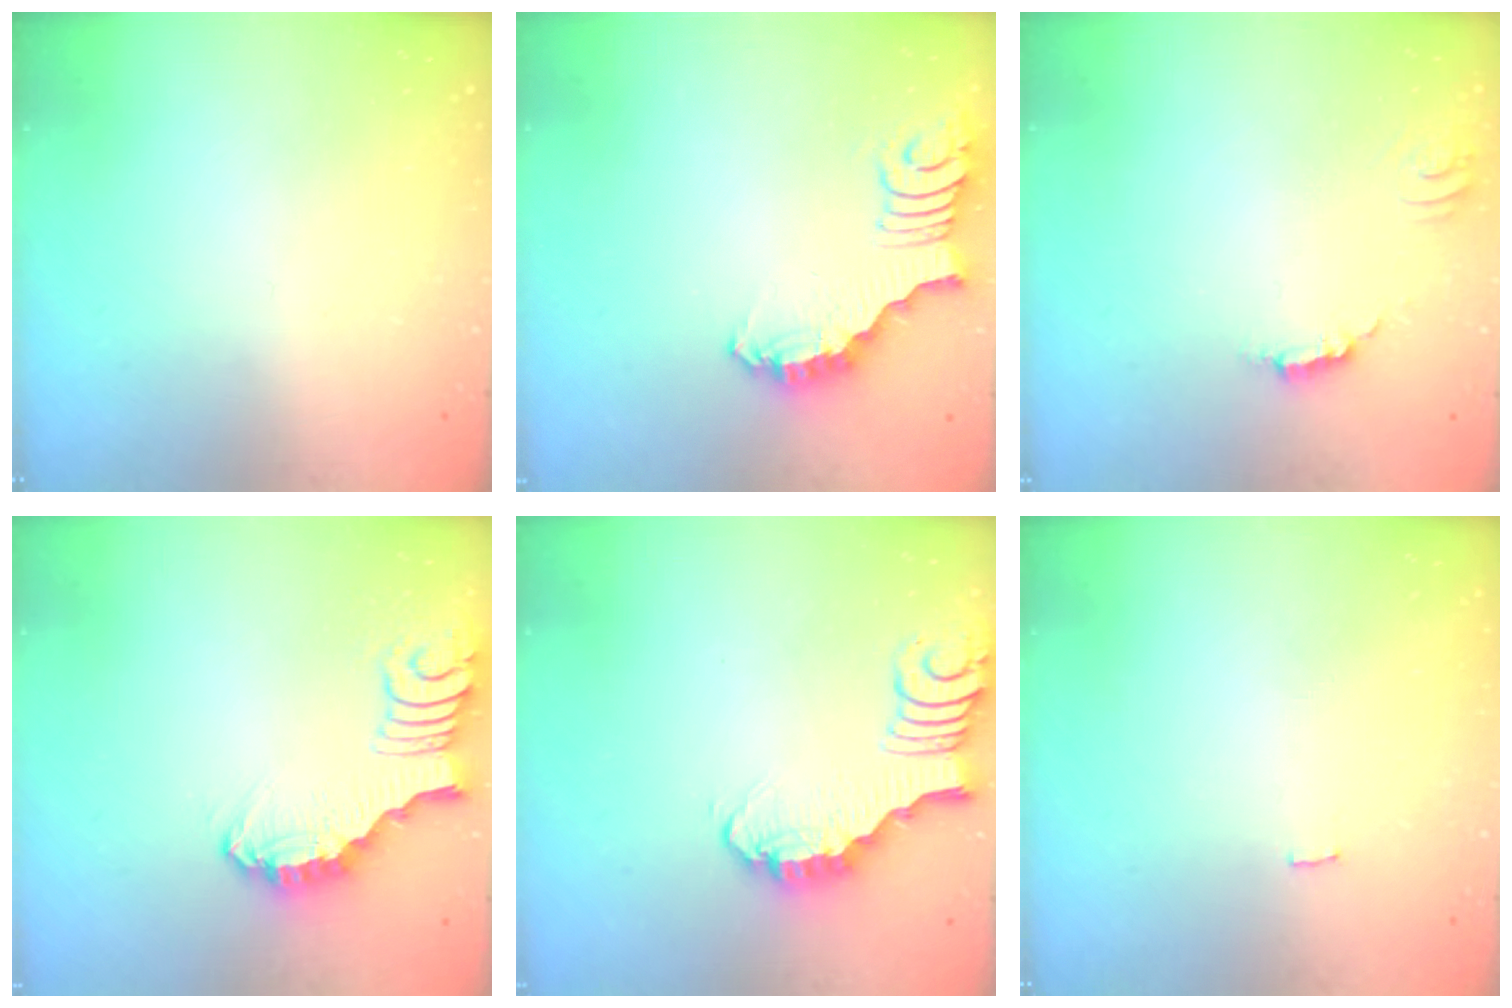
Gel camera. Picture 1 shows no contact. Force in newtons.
{"total": 2.5, "press": 2.5, "slide": 0.5}
{"total": 5.7, "press": 5.7, "slide": 0.3}
{"total": 1.9, "press": 1.8, "slide": 0.3}
{"total": 3.1, "press": 3.1, "slide": 0.3}
{"total": 0.5, "press": 0.4, "slide": 0.3}